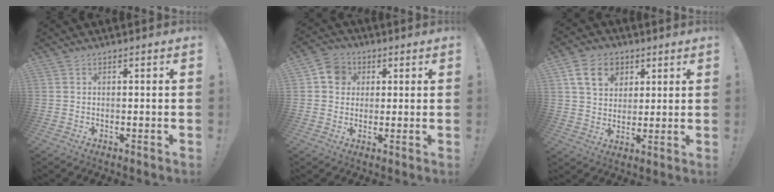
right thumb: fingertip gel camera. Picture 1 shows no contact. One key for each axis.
{"total": 7.5, "fx": 1.6, "fy": 6.7, "fz": 2.9, "tx": -0.038, "ty": 0.005, "tz": 0.033}
{"total": 13.0, "fx": 5.6, "fy": 9.8, "fz": 6.3, "tx": -0.089, "ty": -0.015, "tz": 0.109}